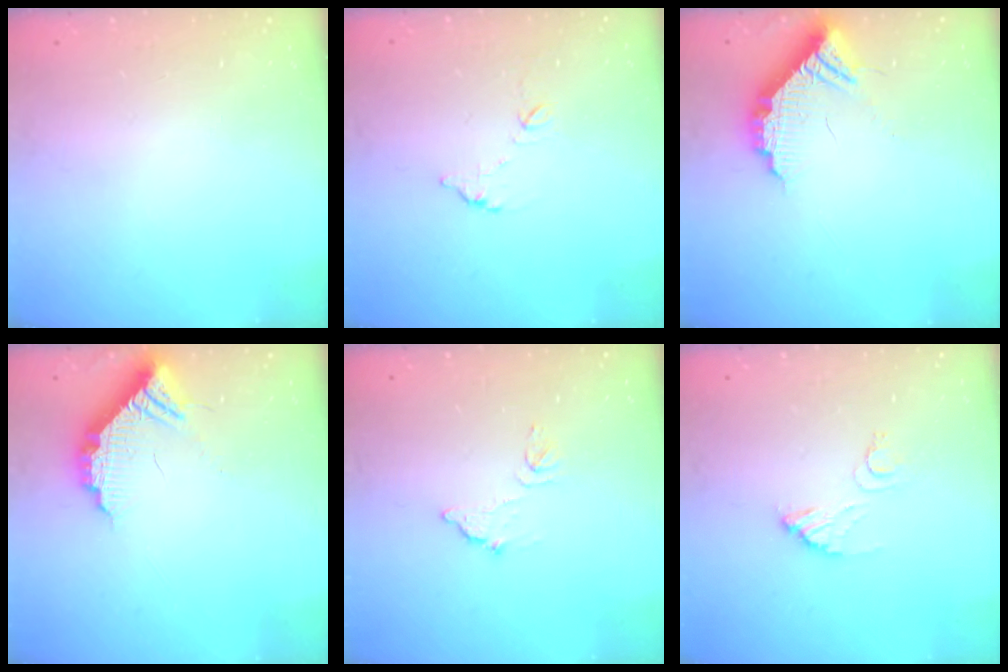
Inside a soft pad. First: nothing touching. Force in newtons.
{"total": 6.2, "press": 6.2, "slide": 0.4}
{"total": 10.8, "press": 10.8, "slide": 0.1}
{"total": 10.8, "press": 10.8, "slide": 0.1}
{"total": 8.5, "press": 8.5, "slide": 0.5}
{"total": 6.3, "press": 6.3, "slide": 0.4}